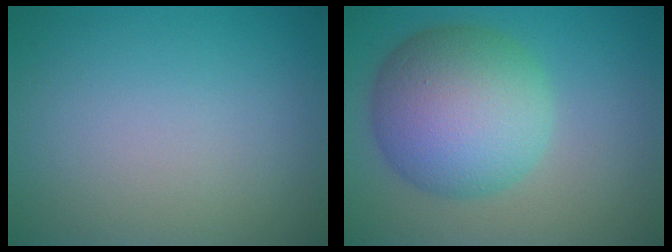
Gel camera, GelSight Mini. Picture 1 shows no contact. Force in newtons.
{"total": 9.9, "press": 9.9, "slide": 0.3}